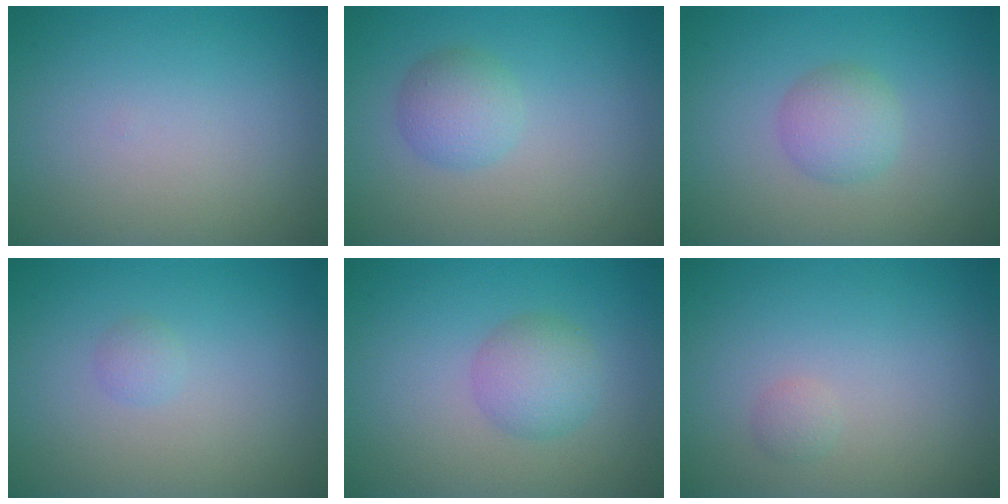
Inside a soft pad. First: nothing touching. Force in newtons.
{"total": 2.4, "press": 2.4, "slide": 0.1}
{"total": 2.4, "press": 2.4, "slide": 0.1}
{"total": 0.8, "press": 0.8, "slide": 0.1}
{"total": 2.9, "press": 2.9, "slide": 0.0}
{"total": 0.7, "press": 0.7, "slide": 0.0}